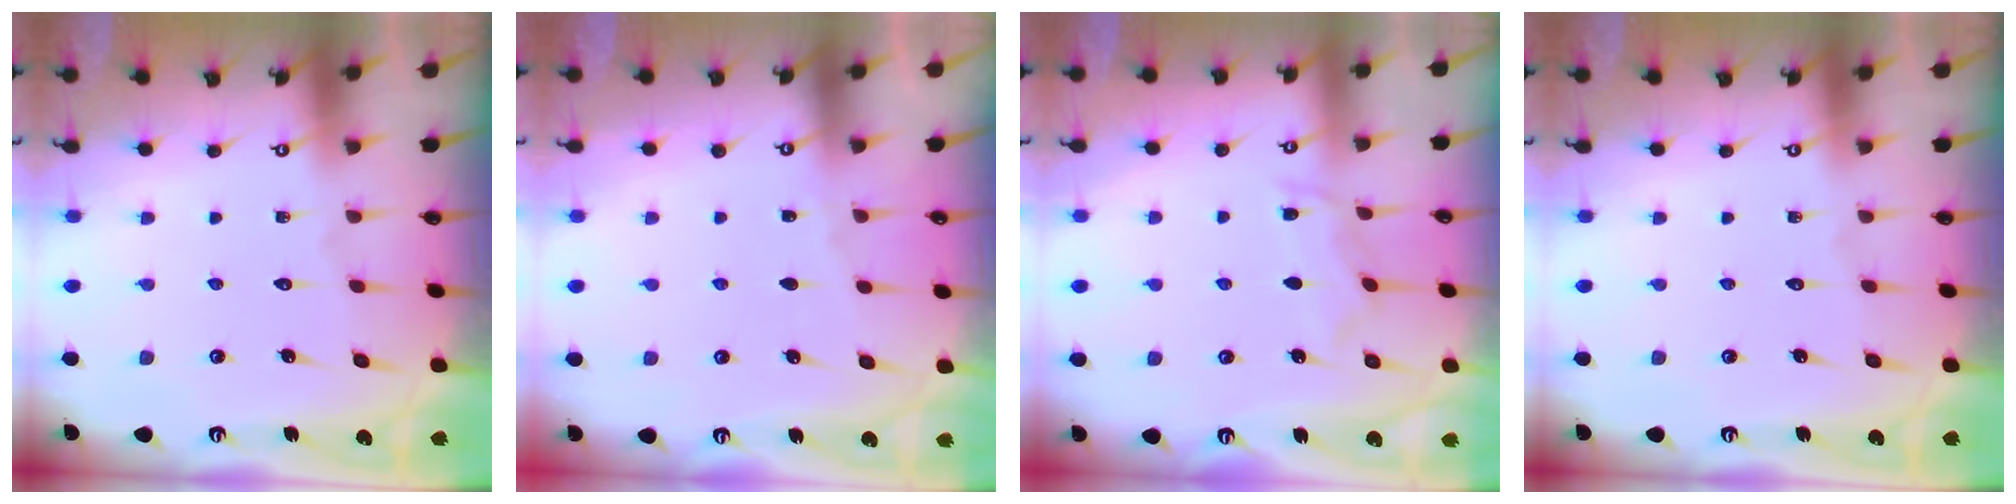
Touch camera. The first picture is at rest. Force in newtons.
{"total": 1.8, "press": 1.7, "slide": 0.3}
{"total": 6.0, "press": 6.0, "slide": 0.7}
{"total": 0.0}